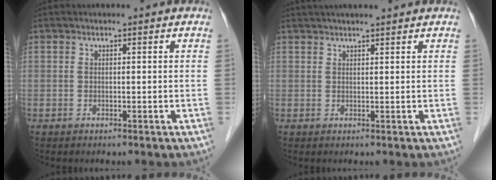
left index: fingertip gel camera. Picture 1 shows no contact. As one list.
[{"total": 6.5, "force": [5.6, 0.7, 3.2], "torque": [-0.047, 0.032, 0.084]}]